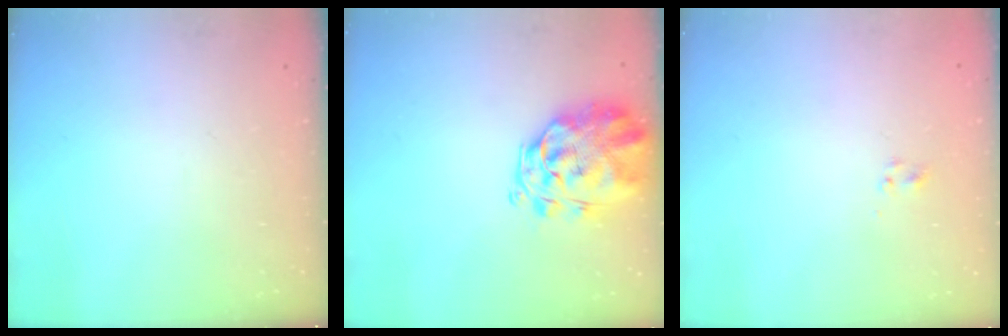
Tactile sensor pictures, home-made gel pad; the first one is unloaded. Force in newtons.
{"total": 3.9, "press": 3.7, "slide": 1.2}
{"total": 1.3, "press": 1.1, "slide": 0.8}